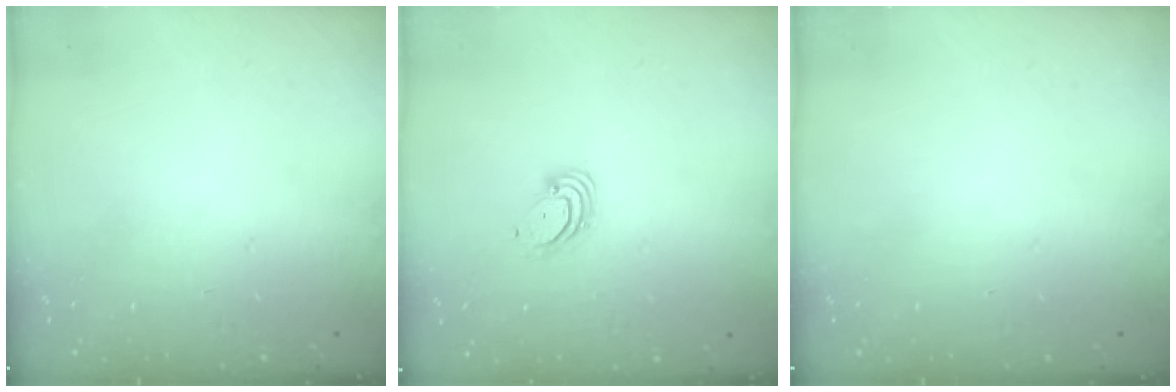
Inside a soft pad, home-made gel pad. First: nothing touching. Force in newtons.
{"total": 3.7, "press": 3.7, "slide": 0.1}
{"total": 0.0}